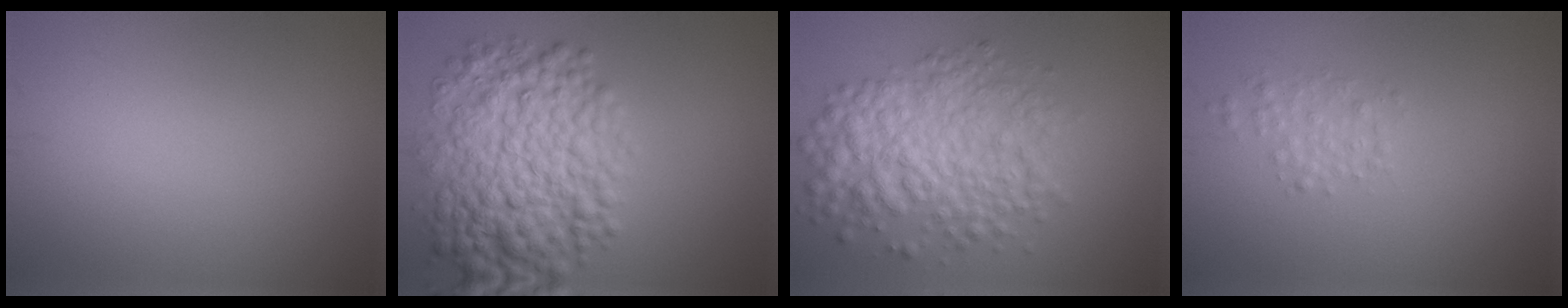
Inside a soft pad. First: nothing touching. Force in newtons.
{"total": 9.1, "press": 9.1, "slide": 0.0}
{"total": 6.9, "press": 6.9, "slide": 0.1}
{"total": 1.6, "press": 1.6, "slide": 0.0}